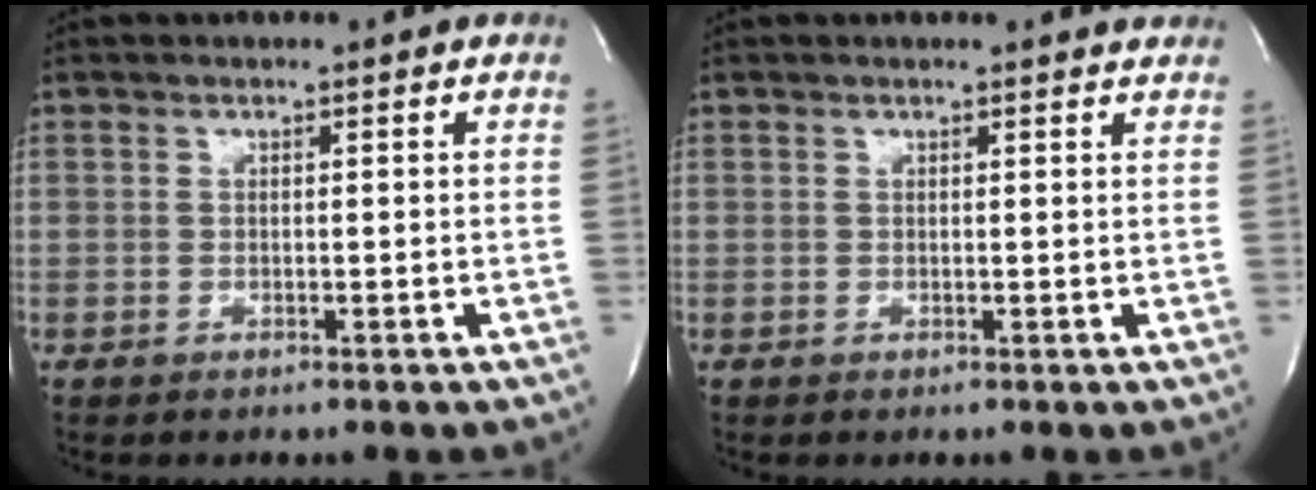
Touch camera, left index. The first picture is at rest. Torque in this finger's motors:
{"motor_torque": [0.31, -0.58, 0.09, 0.01]}